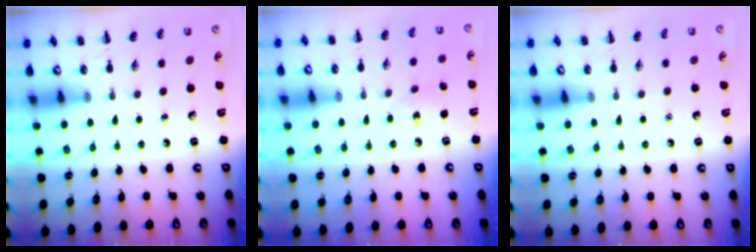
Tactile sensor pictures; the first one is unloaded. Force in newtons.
{"total": 6.6, "press": 6.4, "slide": 1.9}
{"total": 1.6, "press": 1.5, "slide": 0.1}